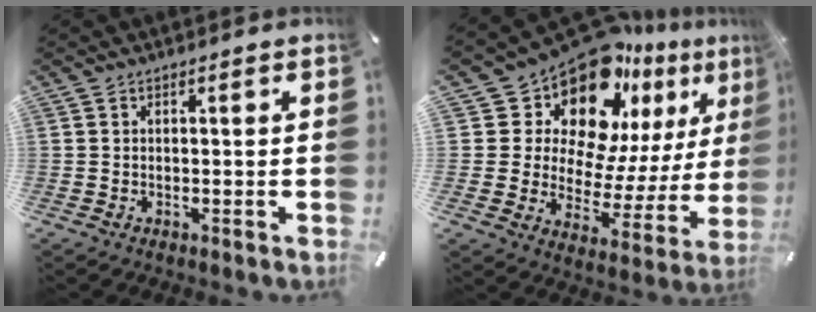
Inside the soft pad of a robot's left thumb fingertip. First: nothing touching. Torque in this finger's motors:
{"motor_torque": [2.45, 2.56, 0.39, -0.27, 0.07]}